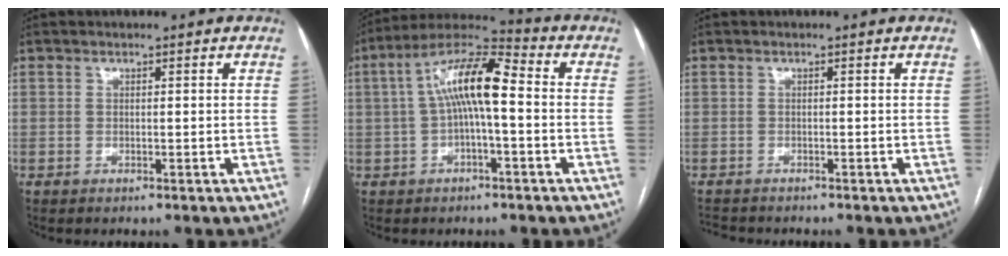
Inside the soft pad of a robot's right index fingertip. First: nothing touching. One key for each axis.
{"total": 11.0, "fx": 0.5, "fy": 2.5, "fz": 10.8, "tx": -0.203, "ty": 0.040, "tz": 0.004}
{"total": 2.5, "fx": -2.4, "fy": 0.5, "fz": 0.3, "tx": -0.005, "ty": -0.011, "tz": -0.039}